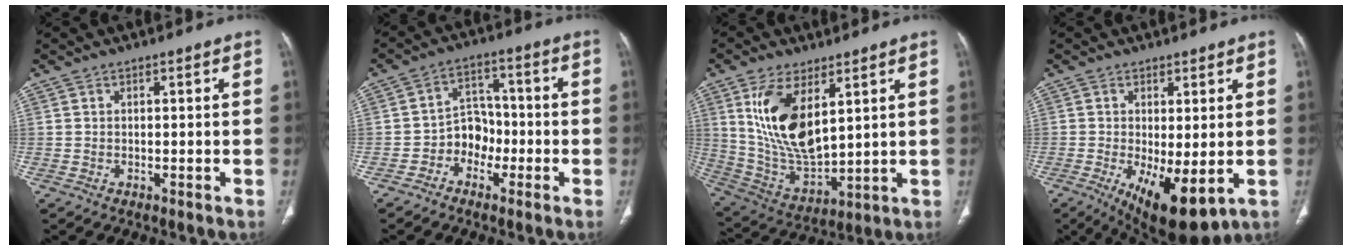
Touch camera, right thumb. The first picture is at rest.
{"total": 6.4, "force": [-2.6, 5.2, 2.8], "torque": [-0.009, 0.035, -0.054]}
{"total": 16.3, "force": [5.9, 7.7, 13.1], "torque": [-0.243, -0.027, 0.134]}
{"total": 11.1, "force": [-2.6, 4.2, 9.9], "torque": [-0.157, -0.025, -0.023]}